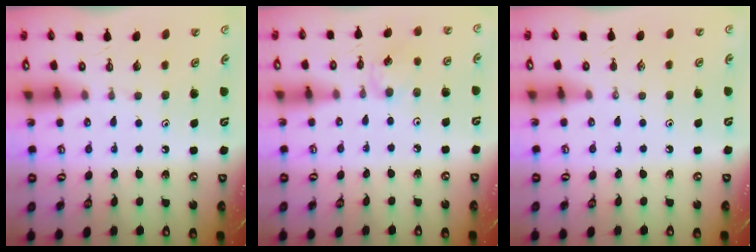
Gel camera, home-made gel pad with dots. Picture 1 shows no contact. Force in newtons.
{"total": 2.6, "press": 2.6, "slide": 0.4}
{"total": 0.0}